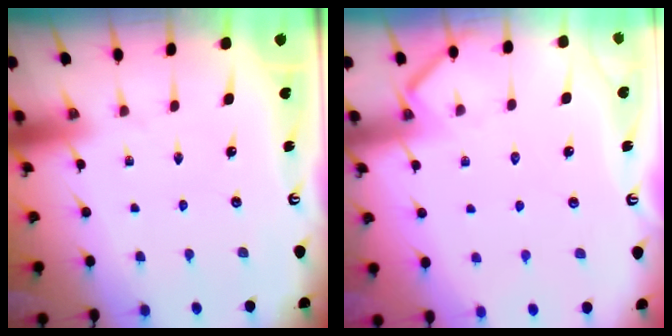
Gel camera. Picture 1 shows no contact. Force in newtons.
{"total": 5.3, "press": 5.2, "slide": 0.6}